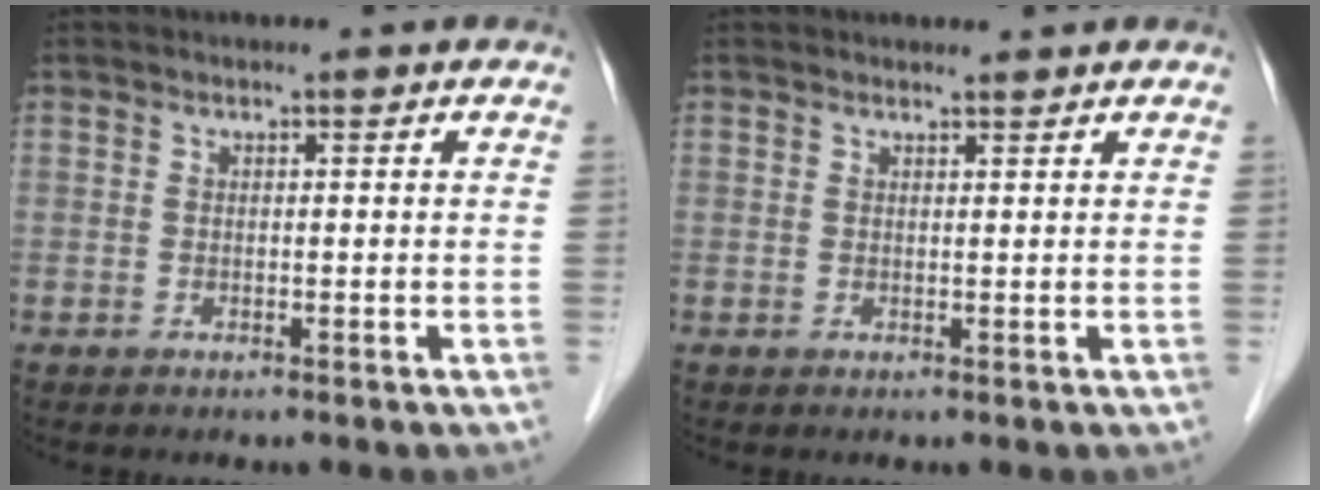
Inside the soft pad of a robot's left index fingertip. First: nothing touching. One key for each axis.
{"total": 1.5, "fx": 1.5, "fy": 0.1, "fz": 0.1, "tx": -0.008, "ty": 0.005, "tz": 0.025}